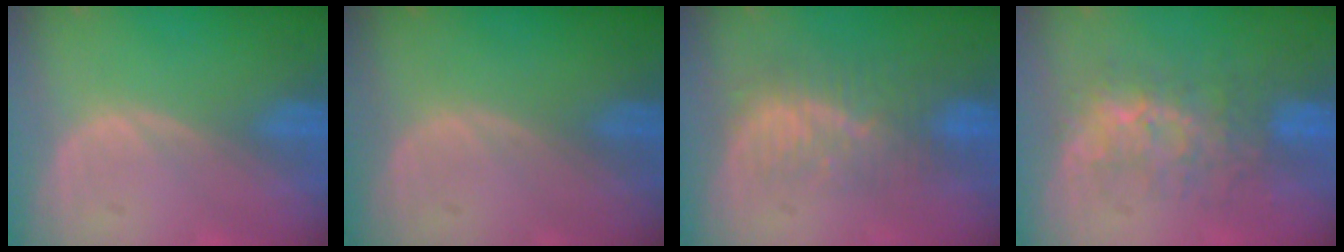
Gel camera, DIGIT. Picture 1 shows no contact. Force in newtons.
{"total": 0.0}
{"total": 8.2, "press": 7.2, "slide": 3.8}
{"total": 7.6, "press": 7.3, "slide": 2.3}